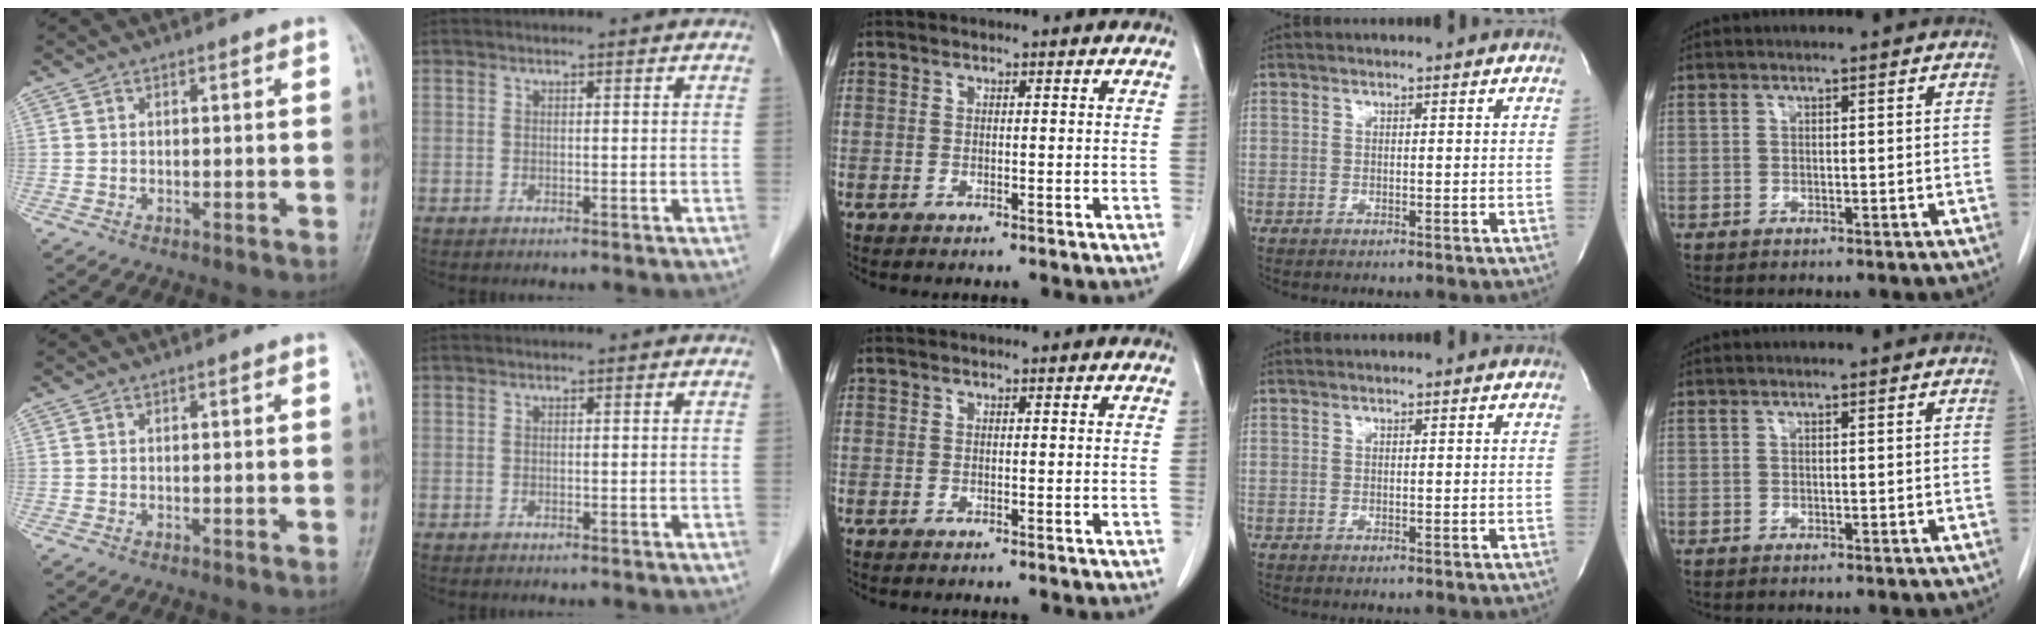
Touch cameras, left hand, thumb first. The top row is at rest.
{}